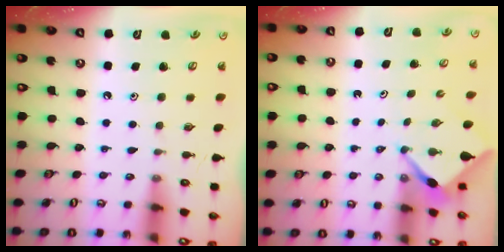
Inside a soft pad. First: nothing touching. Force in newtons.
{"total": 2.4, "press": 2.4, "slide": 0.3}